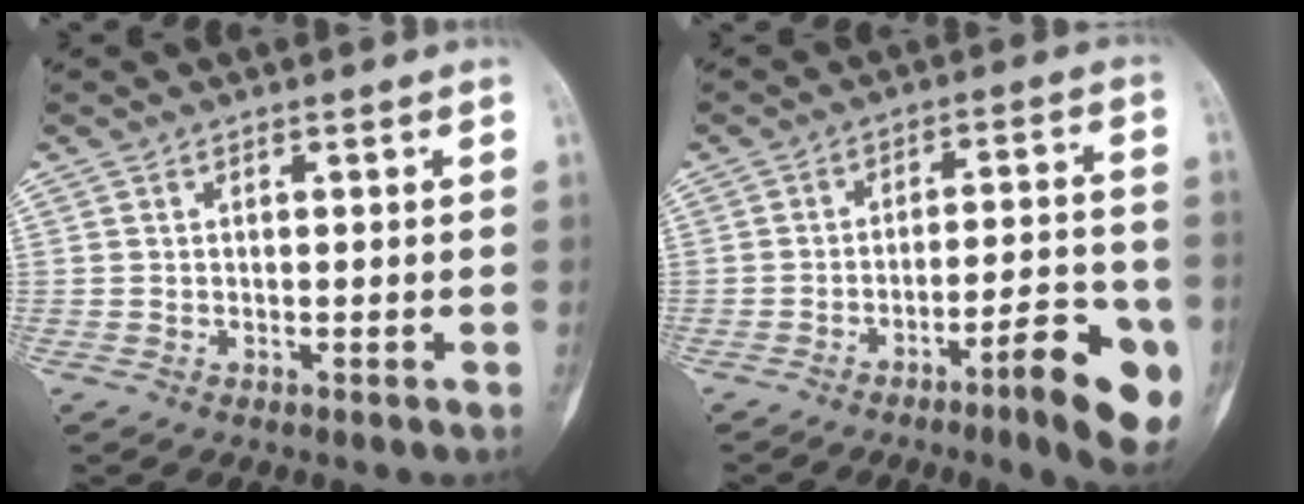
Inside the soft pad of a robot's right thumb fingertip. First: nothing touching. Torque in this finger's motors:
{"motor_torque": [-0.07, 0.26, 0.32, 0.27, 0.14]}